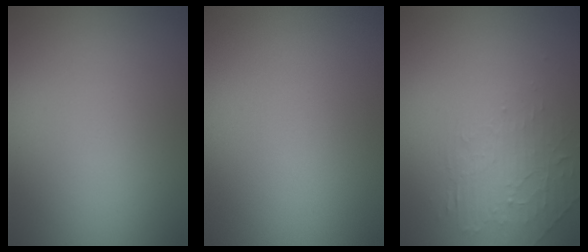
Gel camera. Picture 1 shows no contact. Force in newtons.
{"total": 0.0}
{"total": 2.0, "press": 0.9, "slide": 1.8}